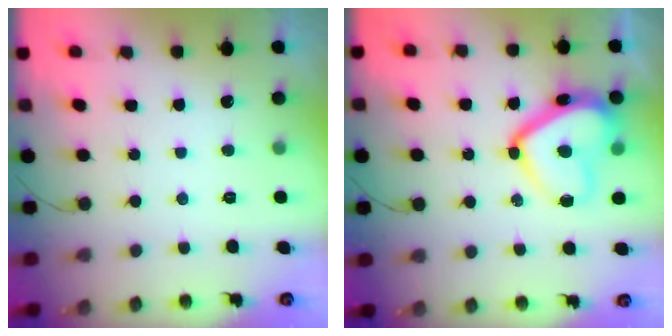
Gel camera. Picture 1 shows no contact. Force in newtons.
{"total": 15.9, "press": 15.9, "slide": 1.3}